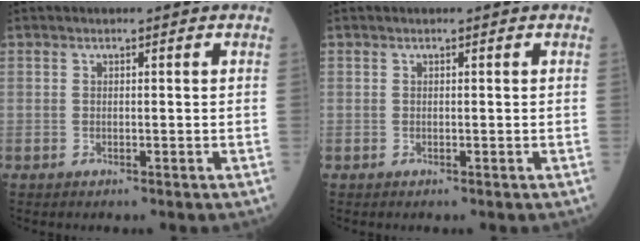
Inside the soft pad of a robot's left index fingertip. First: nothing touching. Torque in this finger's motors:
{"motor_torque": [-0.22, 0.24, 0.00, 0.00]}